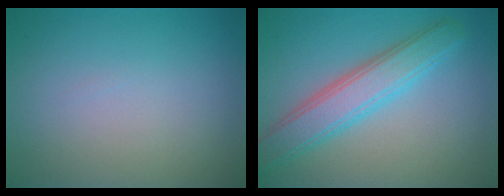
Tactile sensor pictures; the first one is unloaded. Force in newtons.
{"total": 4.9, "press": 4.9, "slide": 0.3}